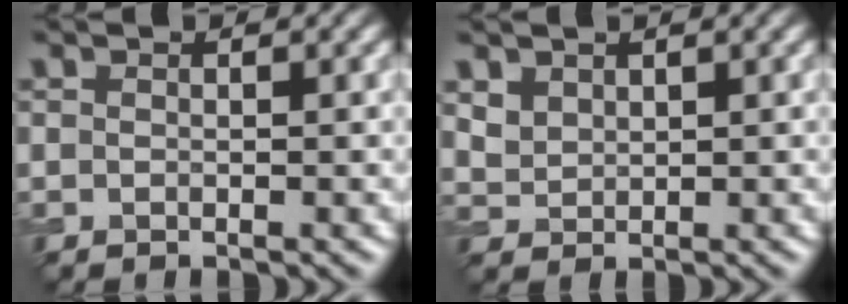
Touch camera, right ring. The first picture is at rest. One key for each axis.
{"total": 1.9, "fx": 1.3, "fy": 1.2, "fz": 0.6, "tx": -0.022, "ty": -0.005, "tz": 0.034}